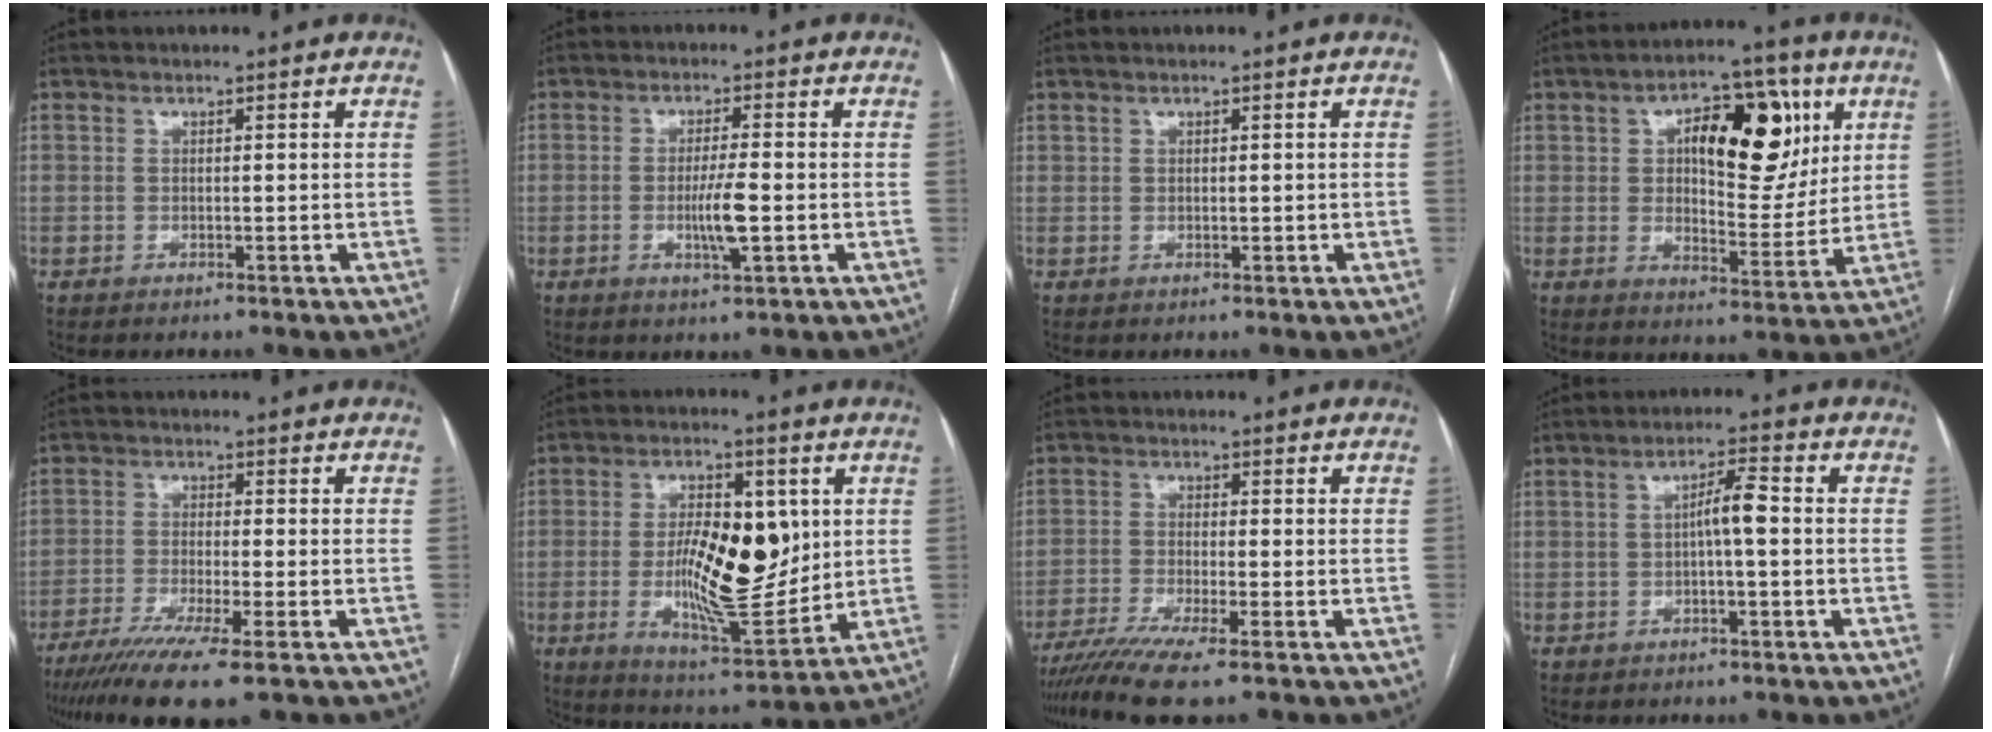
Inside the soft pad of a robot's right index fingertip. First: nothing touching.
{"total": 5.2, "force": [-1.1, 0.3, 5.0], "torque": [-0.097, -0.010, -0.019]}
{"total": 0.6, "force": [0.4, 0.4, 0.3], "torque": [-0.002, 0.001, 0.007]}
{"total": 15.6, "force": [5.2, 6.9, 13.0], "torque": [-0.181, 0.026, 0.083]}
{"total": 10.9, "force": [-7.5, 0.1, 7.9], "torque": [-0.130, -0.026, -0.122]}
{"total": 14.9, "force": [0.8, 5.1, 14.0], "torque": [-0.245, -0.002, 0.019]}
{"total": 7.1, "force": [-5.4, -0.4, 4.5], "torque": [-0.073, -0.016, -0.093]}
{"total": 4.0, "force": [-0.2, 0.5, 4.0], "torque": [-0.067, 0.011, -0.003]}